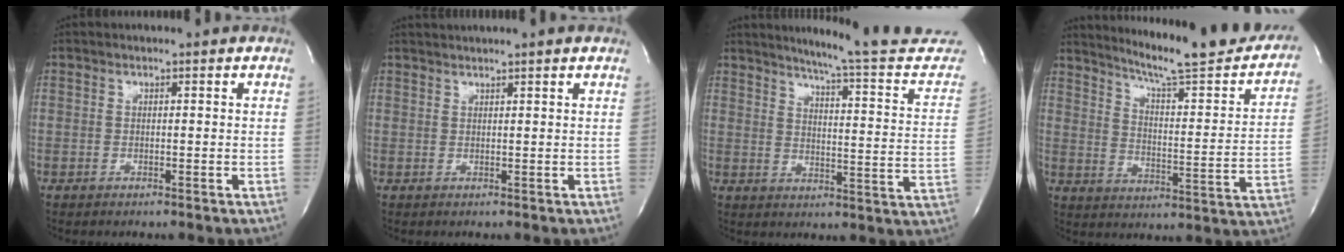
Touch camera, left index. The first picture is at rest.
{"total": 3.3, "force": [2.7, -0.9, 1.6], "torque": [-0.022, 0.021, 0.042]}
{"total": 19.2, "force": [17.8, 0.1, 7.2], "torque": [-0.095, -0.091, 0.209]}
{"total": 22.8, "force": [19.9, 1.8, 10.9], "torque": [-0.159, -0.063, 0.257]}